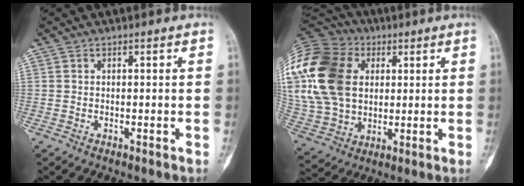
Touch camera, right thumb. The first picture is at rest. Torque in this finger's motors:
{"motor_torque": [0.57, 1.59, 2.21, 0.56, 0.70]}